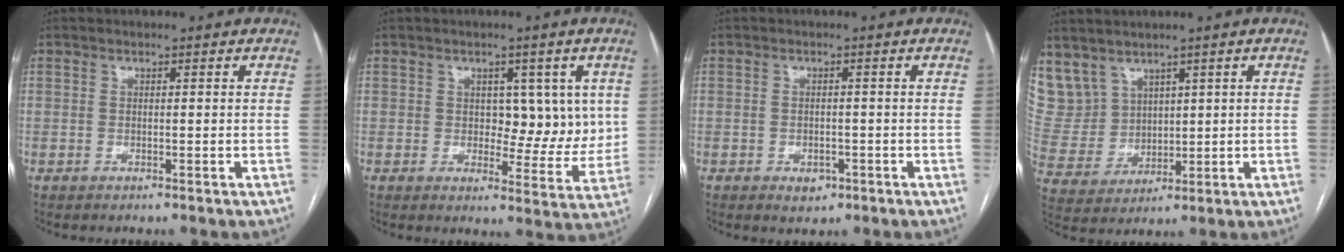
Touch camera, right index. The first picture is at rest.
{"total": 7.7, "force": [1.8, 4.7, 5.9], "torque": [-0.056, 0.007, 0.031]}
{"total": 2.5, "force": [-1.3, 1.7, 1.3], "torque": [-0.012, 0.003, -0.009]}
{"total": 9.5, "force": [6.2, 7.0, 1.6], "torque": [-0.061, 0.026, 0.157]}